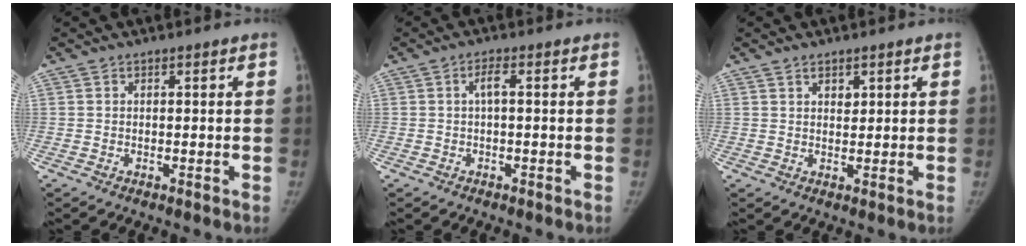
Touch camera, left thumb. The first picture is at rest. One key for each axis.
{"total": 1.9, "fx": 0.1, "fy": 0.4, "fz": 1.9, "tx": -0.040, "ty": 0.009, "tz": 0.002}
{"total": 2.3, "fx": 1.4, "fy": 1.2, "fz": 1.3, "tx": -0.013, "ty": -0.009, "tz": 0.026}